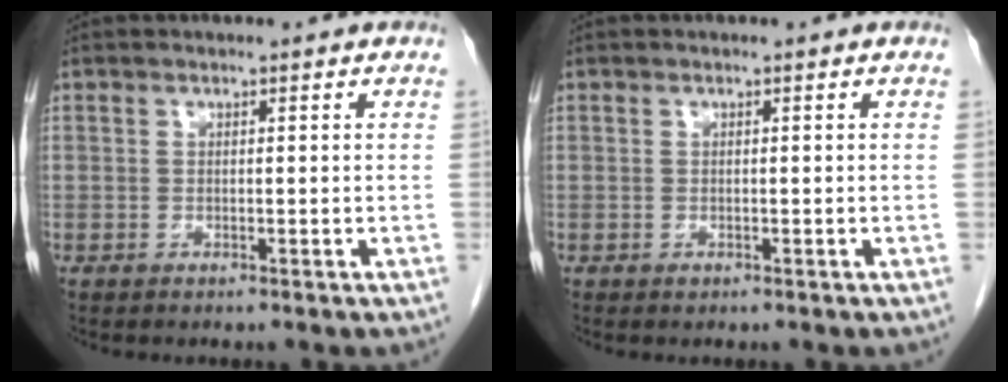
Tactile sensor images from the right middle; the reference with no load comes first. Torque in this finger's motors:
{"motor_torque": [0.19, 0.08, 0.05, 0.00]}